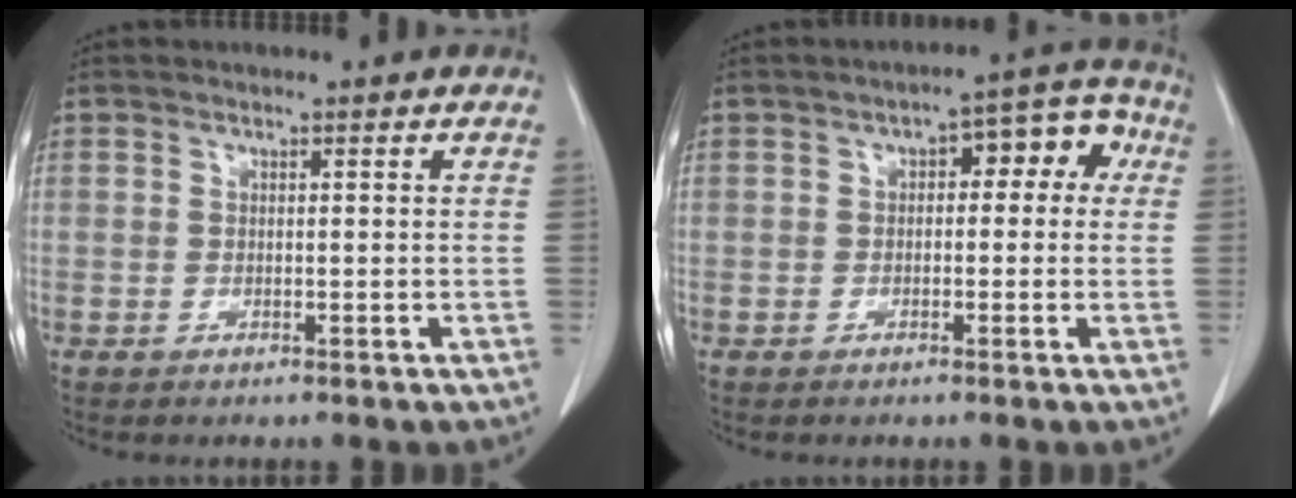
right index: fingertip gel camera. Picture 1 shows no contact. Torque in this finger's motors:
{"motor_torque": [0.19, 0.08, 0.07, 0.04]}